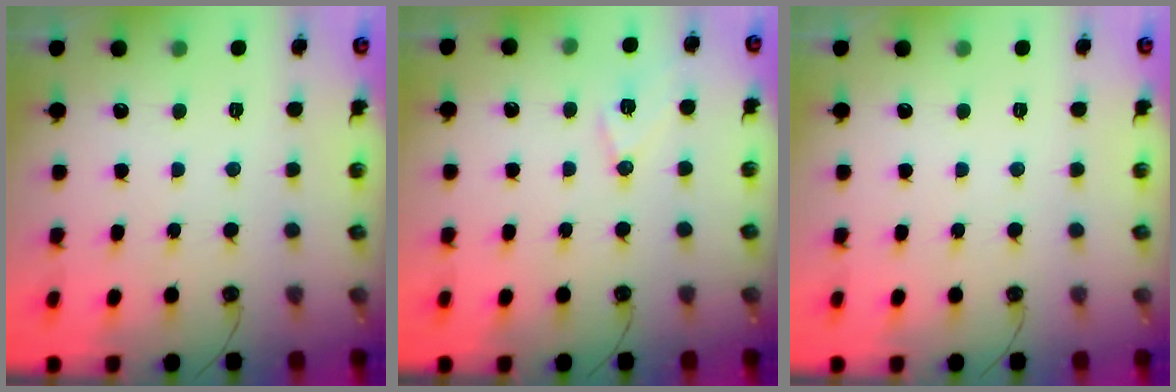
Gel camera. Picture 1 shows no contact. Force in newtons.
{"total": 9.3, "press": 8.6, "slide": 3.6}
{"total": 0.0}